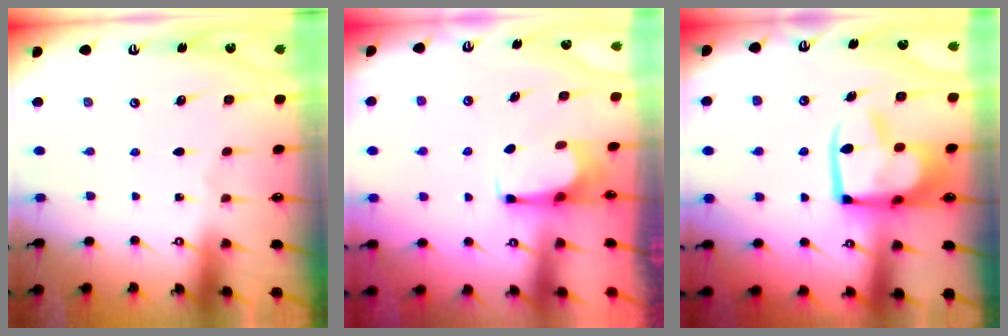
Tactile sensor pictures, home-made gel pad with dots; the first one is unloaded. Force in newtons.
{"total": 2.3, "press": 2.3, "slide": 0.4}
{"total": 15.1, "press": 15.0, "slide": 1.9}